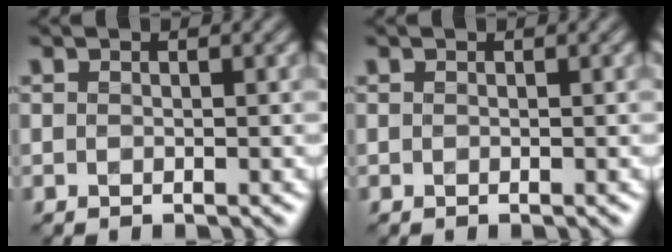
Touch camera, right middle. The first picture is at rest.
{"total": 0.0}